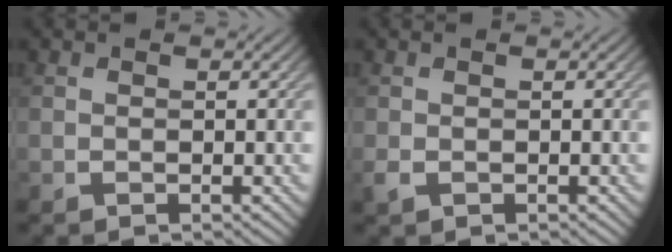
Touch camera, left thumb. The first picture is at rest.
{"total": 1.1, "force": [-0.5, 0.8, 0.6], "torque": [-0.021, -0.008, -0.008]}